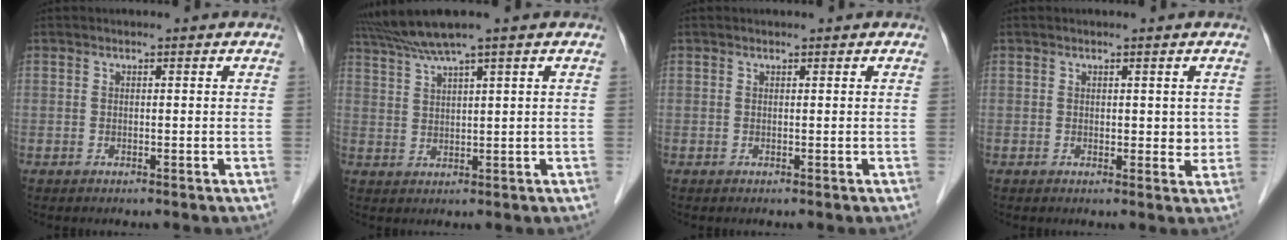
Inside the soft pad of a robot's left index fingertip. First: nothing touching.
{"total": 4.7, "force": [3.8, -1.5, 2.4], "torque": [-0.061, 0.012, 0.082]}
{"total": 0.0}
{"total": 2.1, "force": [0.5, 1.4, 1.5], "torque": [-0.012, -0.004, 0.007]}